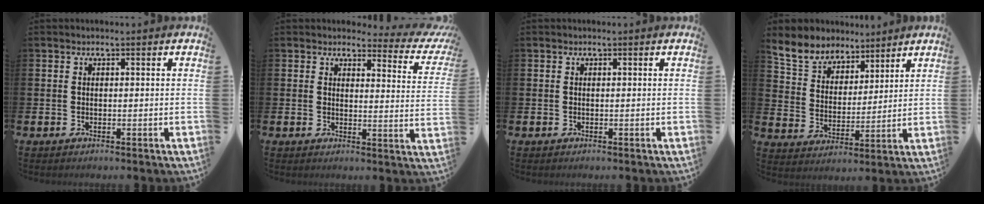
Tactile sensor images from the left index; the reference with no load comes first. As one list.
[{"total": 3.1, "force": [2.7, 1.4, 0.6], "torque": [-0.009, -0.028, 0.038]}, {"total": 0.0}, {"total": 6.7, "force": [6.0, 2.9, 0.2], "torque": [-0.049, -0.035, 0.109]}]